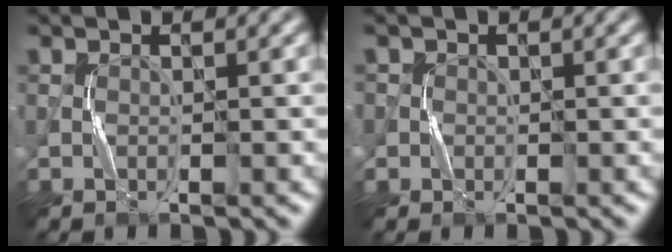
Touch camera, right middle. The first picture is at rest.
{"total": 1.3, "force": [0.2, 1.2, 0.1], "torque": [0.007, 0.001, -0.002]}